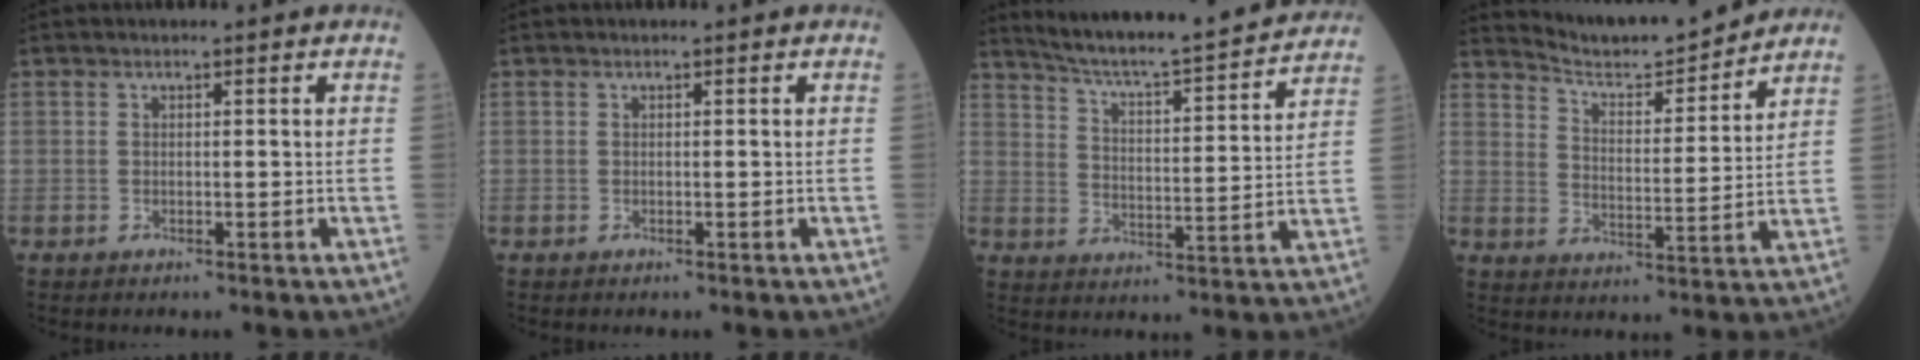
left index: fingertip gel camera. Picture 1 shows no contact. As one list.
[{"total": 0.0}, {"total": 18.6, "force": [17.1, 0.6, 7.2], "torque": [-0.122, -0.012, 0.243]}, {"total": 11.1, "force": [10.9, 0.0, 1.9], "torque": [-0.043, -0.003, 0.175]}]